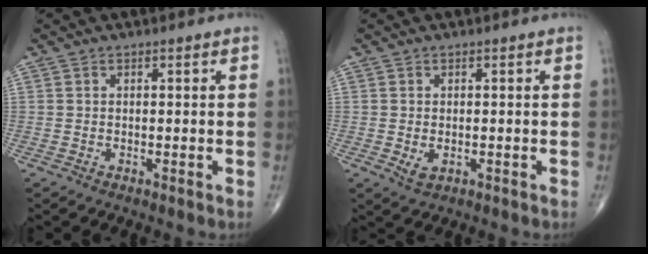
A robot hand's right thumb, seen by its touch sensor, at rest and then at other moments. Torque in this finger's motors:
{"motor_torque": [-0.45, 0.40, 0.19, 0.25, -0.03]}